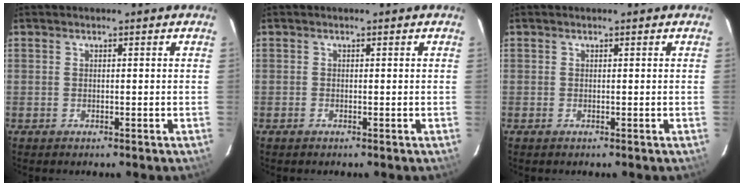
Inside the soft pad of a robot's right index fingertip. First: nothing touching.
{"total": 0.0}
{"total": 0.0}